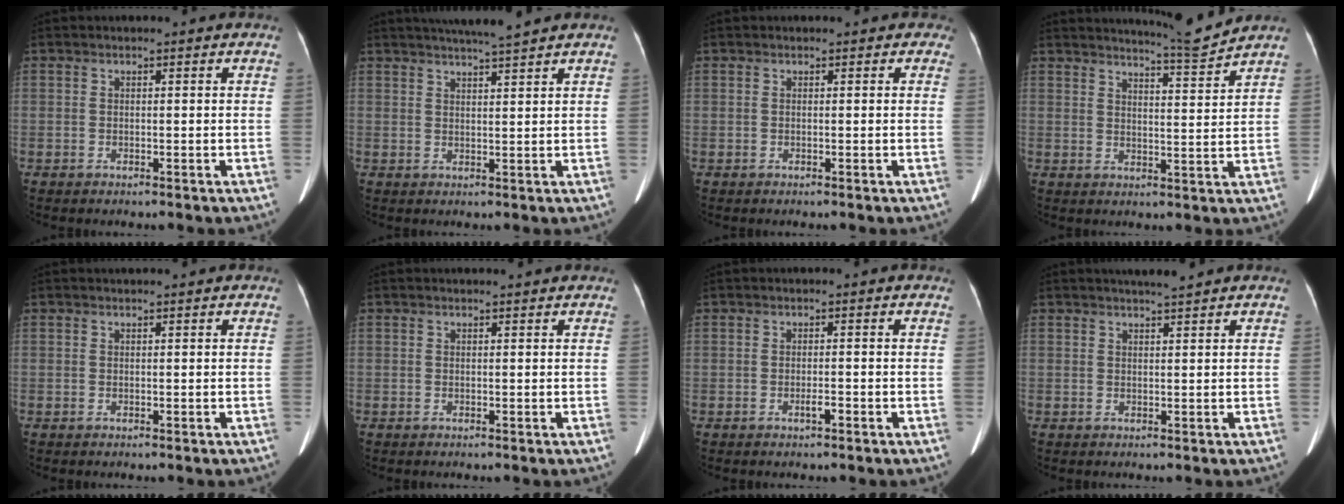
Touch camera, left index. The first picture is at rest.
{"total": 6.2, "force": [5.4, -0.7, 2.9], "torque": [-0.049, 0.011, 0.082]}
{"total": 0.5, "force": [0.2, 0.5, 0.1], "torque": [0.009, 0.000, -0.004]}
{"total": 5.8, "force": [5.6, -1.6, 0.6], "torque": [-0.024, -0.028, 0.087]}
{"total": 1.2, "force": [1.0, 0.2, 0.6], "torque": [-0.004, 0.016, 0.013]}
{"total": 1.2, "force": [1.2, 0.0, 0.2], "torque": [-0.005, 0.006, 0.015]}
{"total": 1.1, "force": [-0.8, 0.1, 0.8], "torque": [-0.017, -0.002, -0.012]}
{"total": 2.6, "force": [2.3, -0.1, 1.3], "torque": [-0.015, 0.005, 0.037]}